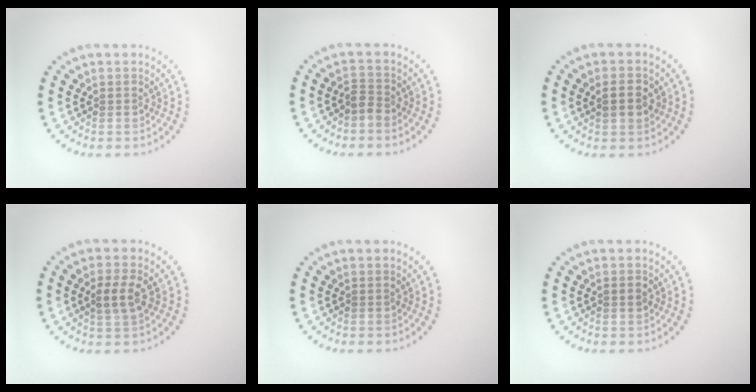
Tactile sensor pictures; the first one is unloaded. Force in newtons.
{"total": 1.3, "press": 1.0, "slide": 0.8}
{"total": 2.1, "press": 2.1, "slide": 0.1}
{"total": 2.6, "press": 2.5, "slide": 0.5}
{"total": 0.0}
{"total": 0.9, "press": 0.9, "slide": 0.0}